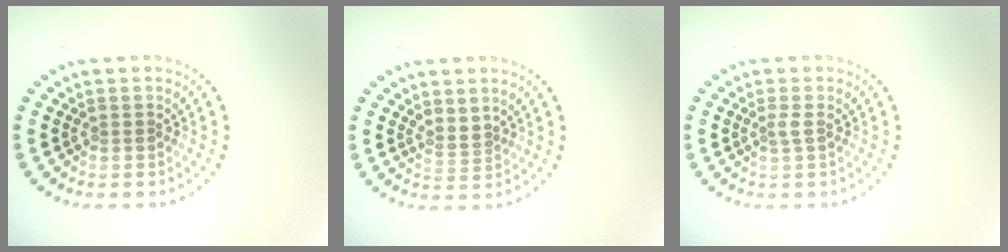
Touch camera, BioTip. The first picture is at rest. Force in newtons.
{"total": 1.6, "press": 1.3, "slide": 1.0}
{"total": 1.0, "press": 0.7, "slide": 0.7}